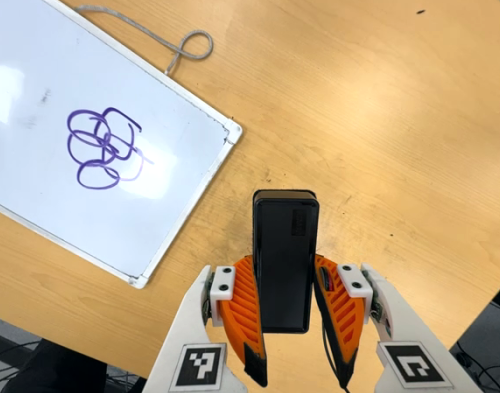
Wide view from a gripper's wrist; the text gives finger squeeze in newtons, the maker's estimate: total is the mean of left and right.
{"total": 5.9, "left": 4.0, "right": 7.7}